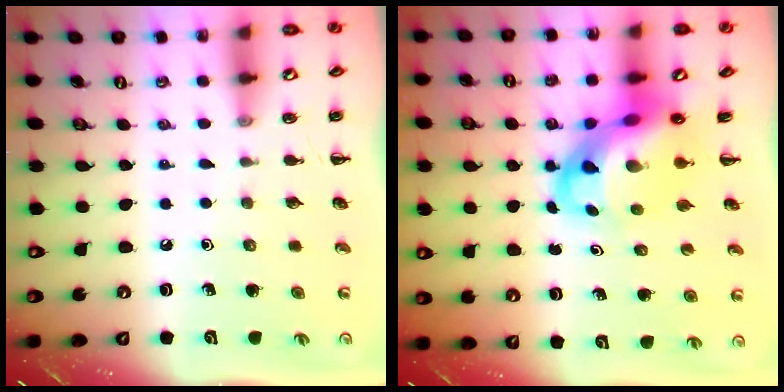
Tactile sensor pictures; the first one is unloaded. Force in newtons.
{"total": 8.6, "press": 8.2, "slide": 2.4}